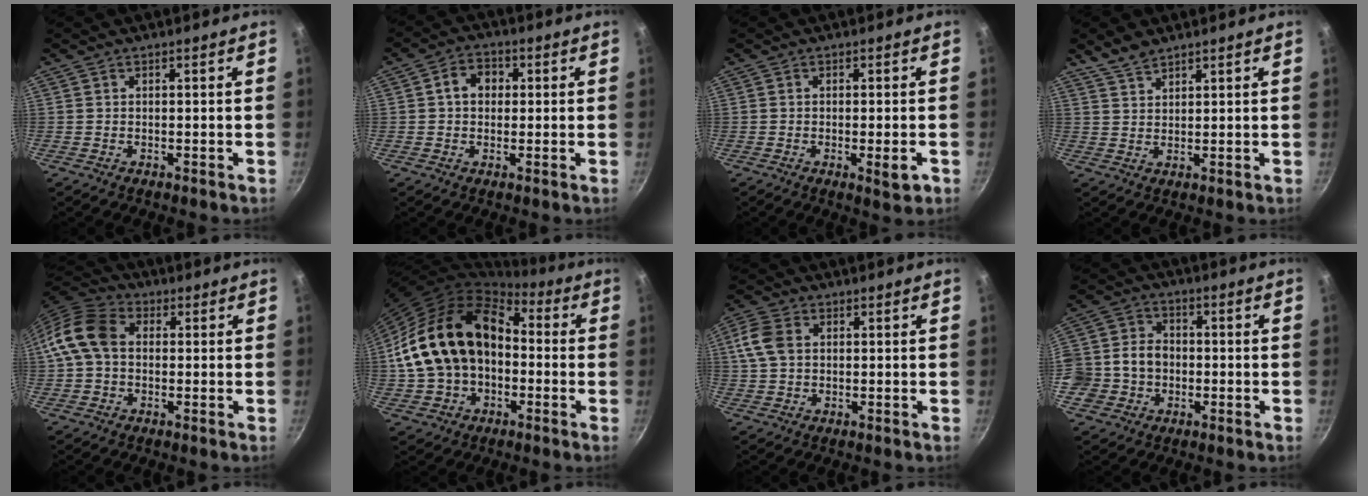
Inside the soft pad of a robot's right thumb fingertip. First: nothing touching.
{"total": 5.5, "force": [0.8, 4.4, 3.2], "torque": [-0.027, 0.012, 0.005]}
{"total": 3.9, "force": [-1.3, 0.9, 3.5], "torque": [-0.053, 0.000, -0.018]}
{"total": 3.9, "force": [3.3, 1.5, 1.5], "torque": [-0.024, -0.010, 0.066]}
{"total": 10.0, "force": [0.5, 7.5, 6.6], "torque": [-0.109, 0.026, -0.010]}
{"total": 20.8, "force": [-0.4, 15.0, 14.4], "torque": [-0.246, 0.055, -0.006]}
{"total": 6.5, "force": [1.1, 4.8, 4.3], "torque": [-0.086, 0.006, 0.011]}
{"total": 11.6, "force": [-1.9, 10.1, 5.6], "torque": [-0.093, 0.031, -0.042]}